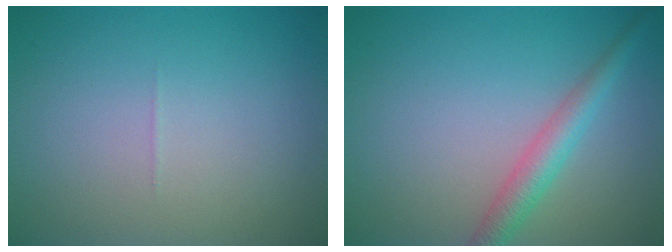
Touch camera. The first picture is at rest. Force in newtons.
{"total": 2.9, "press": 2.9, "slide": 0.1}